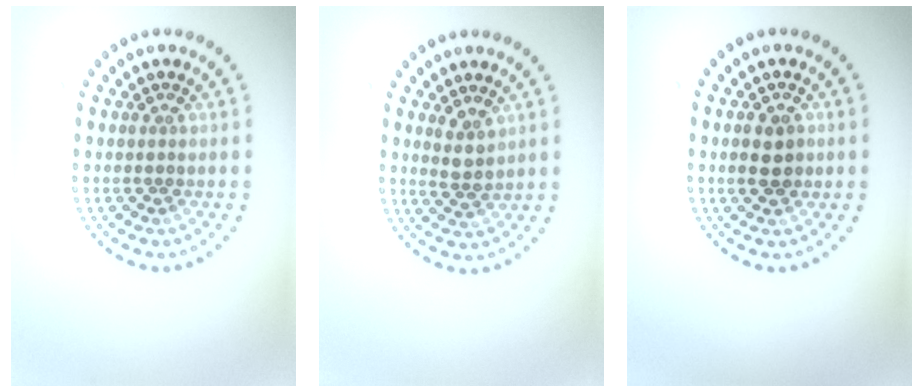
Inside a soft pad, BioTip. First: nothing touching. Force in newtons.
{"total": 1.7, "press": 1.5, "slide": 0.8}
{"total": 2.3, "press": 2.3, "slide": 0.2}